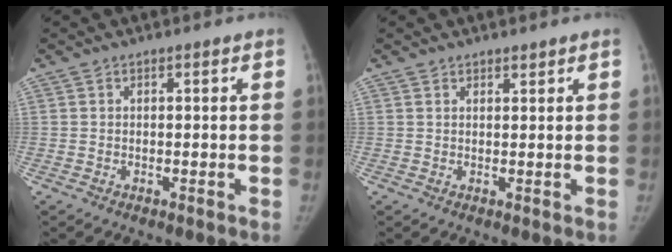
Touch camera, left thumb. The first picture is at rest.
{"total": 1.1, "force": [1.0, 0.4, 0.2], "torque": [0.005, -0.007, 0.014]}